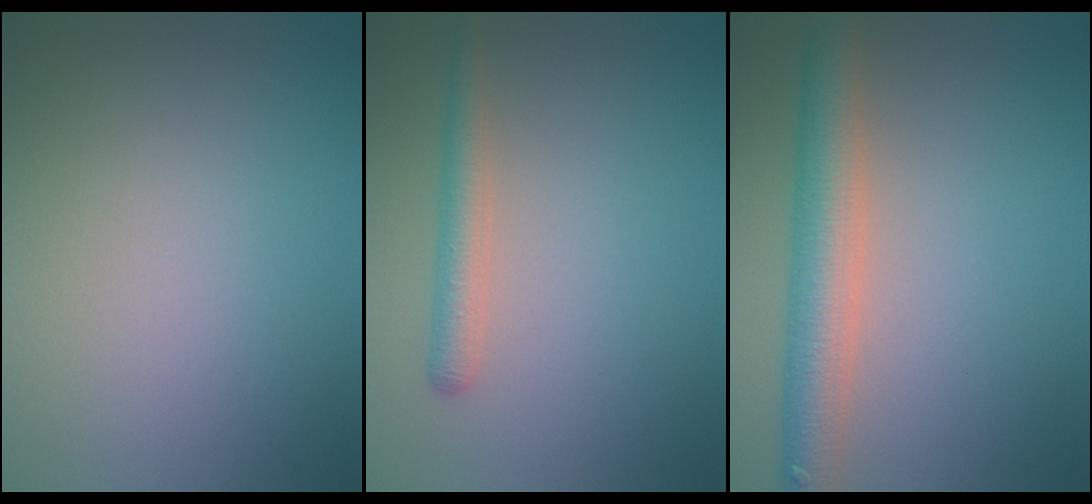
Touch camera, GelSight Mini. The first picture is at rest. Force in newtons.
{"total": 2.2, "press": 2.2, "slide": 0.1}
{"total": 5.4, "press": 5.4, "slide": 0.2}